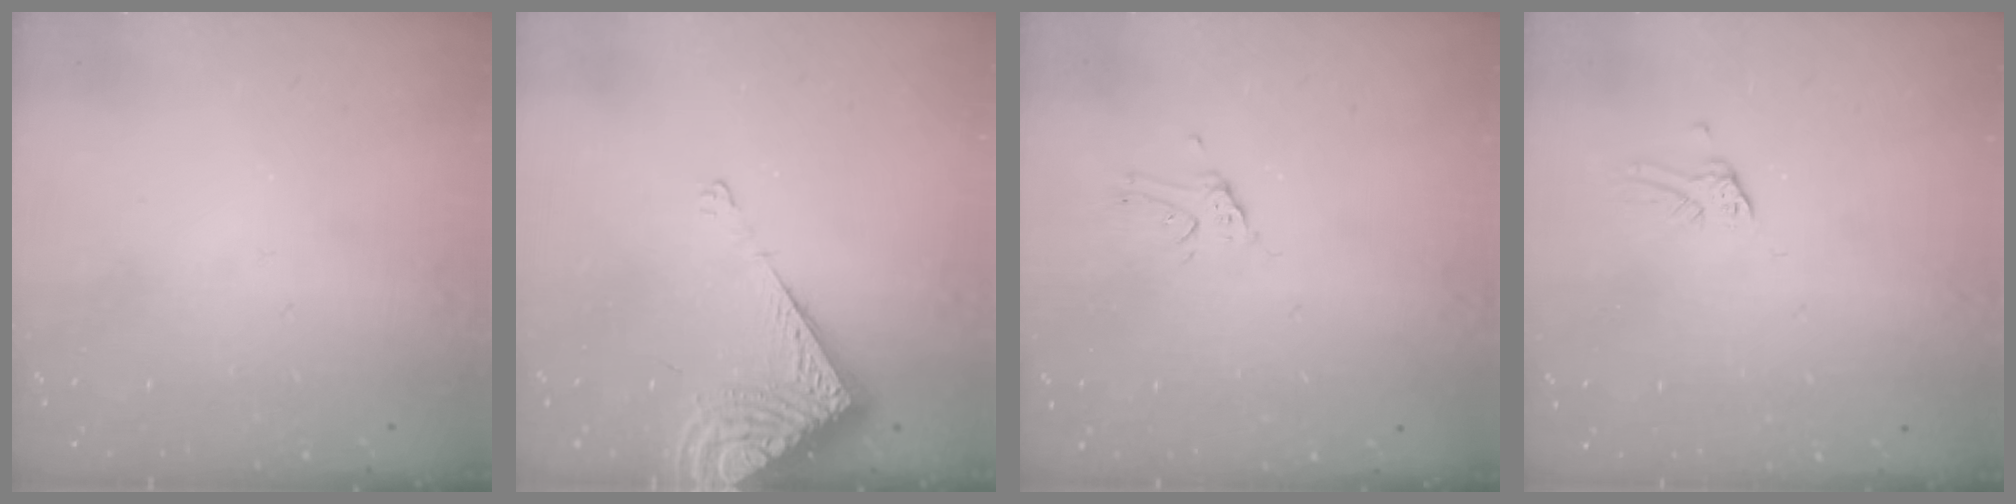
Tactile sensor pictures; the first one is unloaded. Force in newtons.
{"total": 9.3, "press": 9.3, "slide": 1.1}
{"total": 1.1, "press": 1.1, "slide": 0.0}
{"total": 0.0}